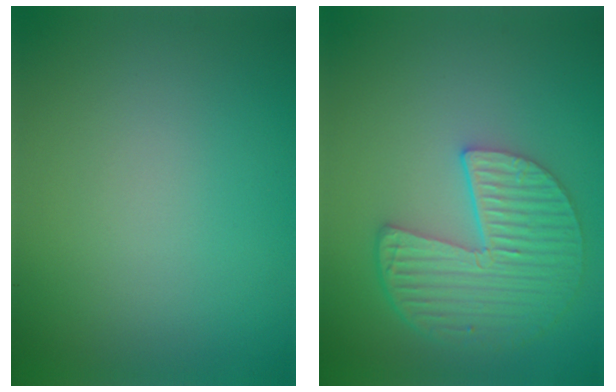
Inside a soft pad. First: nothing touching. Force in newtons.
{"total": 6.2, "press": 4.8, "slide": 4.0}